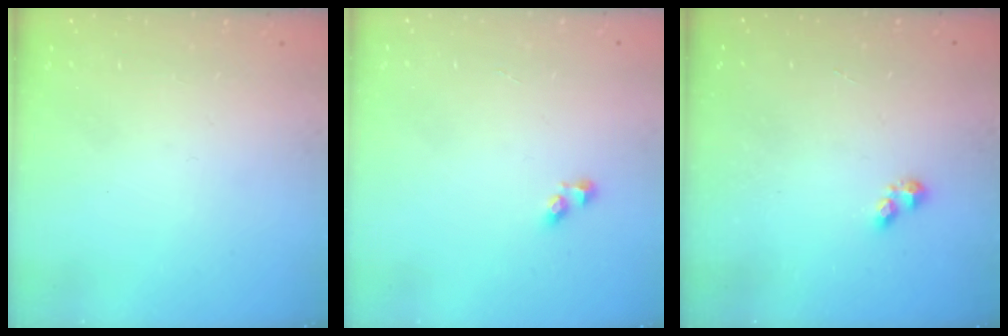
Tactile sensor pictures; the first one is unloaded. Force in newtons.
{"total": 2.0, "press": 2.0, "slide": 0.3}
{"total": 3.4, "press": 3.3, "slide": 0.5}